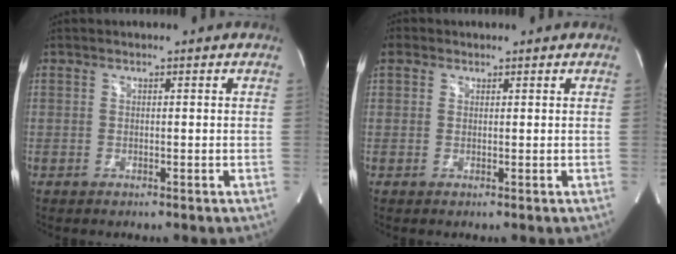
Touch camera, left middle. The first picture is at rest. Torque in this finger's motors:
{"motor_torque": [0.41, -0.30, 1.05, 0.21]}